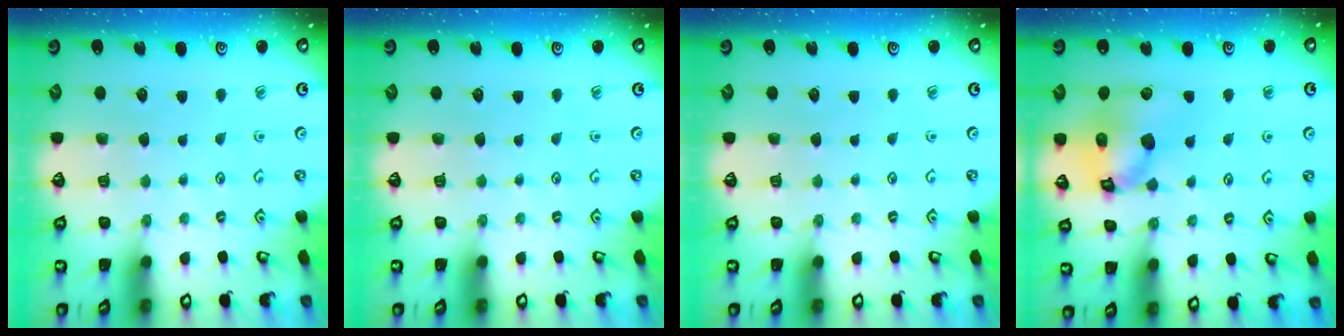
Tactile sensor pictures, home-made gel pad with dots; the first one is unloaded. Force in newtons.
{"total": 0.0}
{"total": 0.0}
{"total": 14.3, "press": 14.2, "slide": 1.9}